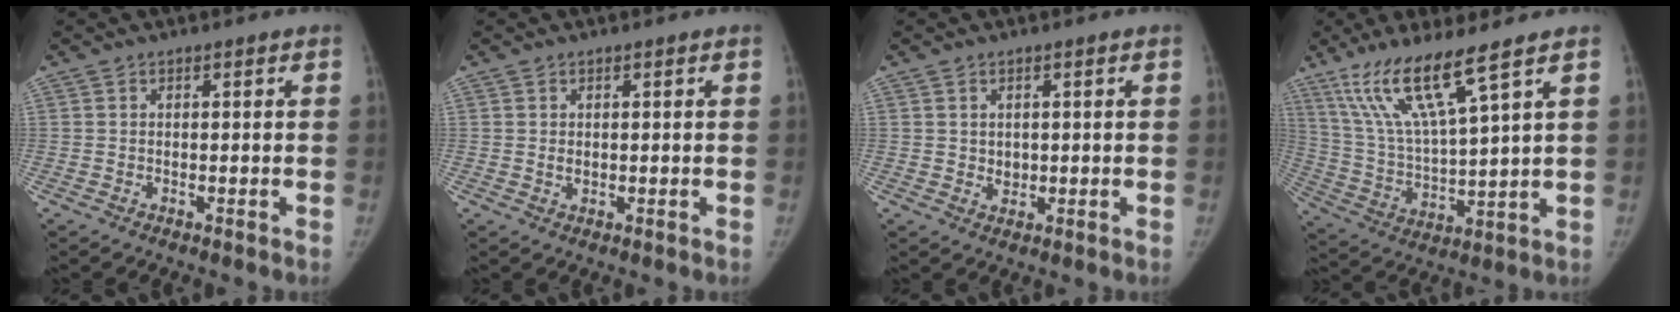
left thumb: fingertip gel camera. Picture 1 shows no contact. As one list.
[{"total": 1.1, "force": [0.1, 0.8, 0.7], "torque": [-0.008, -0.002, 0.006]}, {"total": 1.9, "force": [0.4, 1.6, 0.8], "torque": [-0.006, -0.005, 0.011]}, {"total": 14.2, "force": [9.2, 1.5, 10.8], "torque": [-0.219, -0.043, 0.192]}]